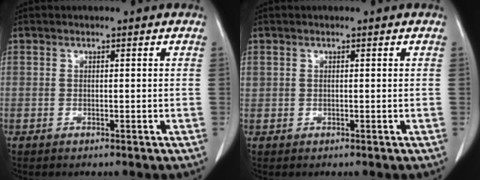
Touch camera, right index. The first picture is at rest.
{"total": 0.6, "force": [0.3, 0.5, 0.2], "torque": [-0.002, 0.009, 0.005]}